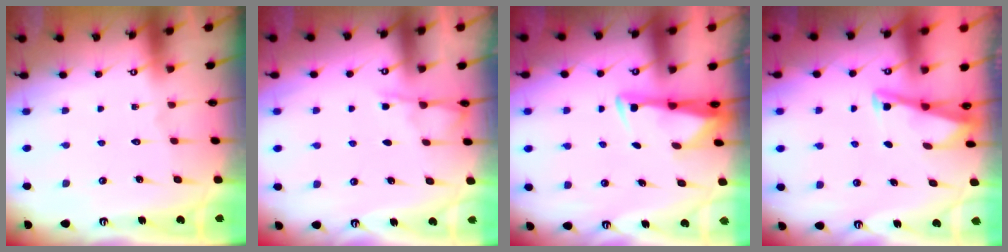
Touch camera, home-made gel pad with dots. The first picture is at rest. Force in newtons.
{"total": 3.7, "press": 3.7, "slide": 0.3}
{"total": 3.1, "press": 3.0, "slide": 0.9}
{"total": 2.8, "press": 2.8, "slide": 0.4}